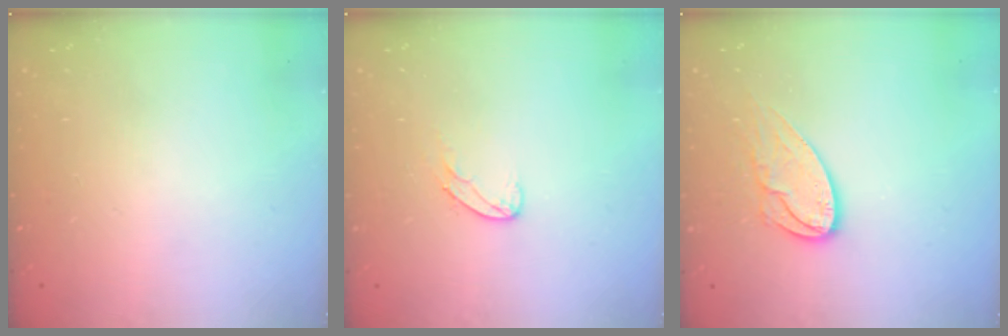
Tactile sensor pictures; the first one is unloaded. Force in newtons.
{"total": 6.4, "press": 6.3, "slide": 0.6}
{"total": 11.2, "press": 11.1, "slide": 0.9}